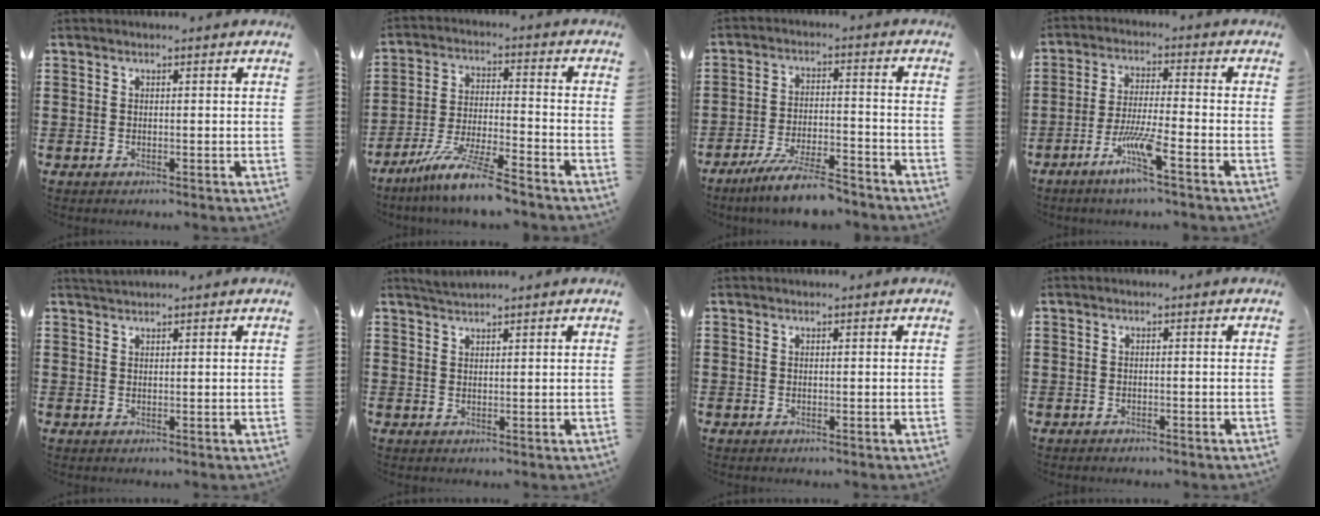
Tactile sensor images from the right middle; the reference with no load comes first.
{"total": 9.2, "force": [-7.6, -0.1, 5.2], "torque": [-0.109, -0.007, -0.151]}
{"total": 7.8, "force": [-6.7, 0.6, 3.8], "torque": [-0.082, -0.003, -0.128]}
{"total": 7.0, "force": [-4.2, 0.5, 5.6], "torque": [-0.109, -0.009, -0.078]}
{"total": 0.8, "force": [0.7, 0.0, 0.4], "torque": [-0.009, 0.003, 0.012]}
{"total": 1.1, "force": [1.1, -0.2, 0.3], "torque": [-0.008, 0.003, 0.021]}
{"total": 0.0}
{"total": 0.7, "force": [-0.7, 0.3, 0.0], "torque": [-0.001, 0.001, -0.015]}